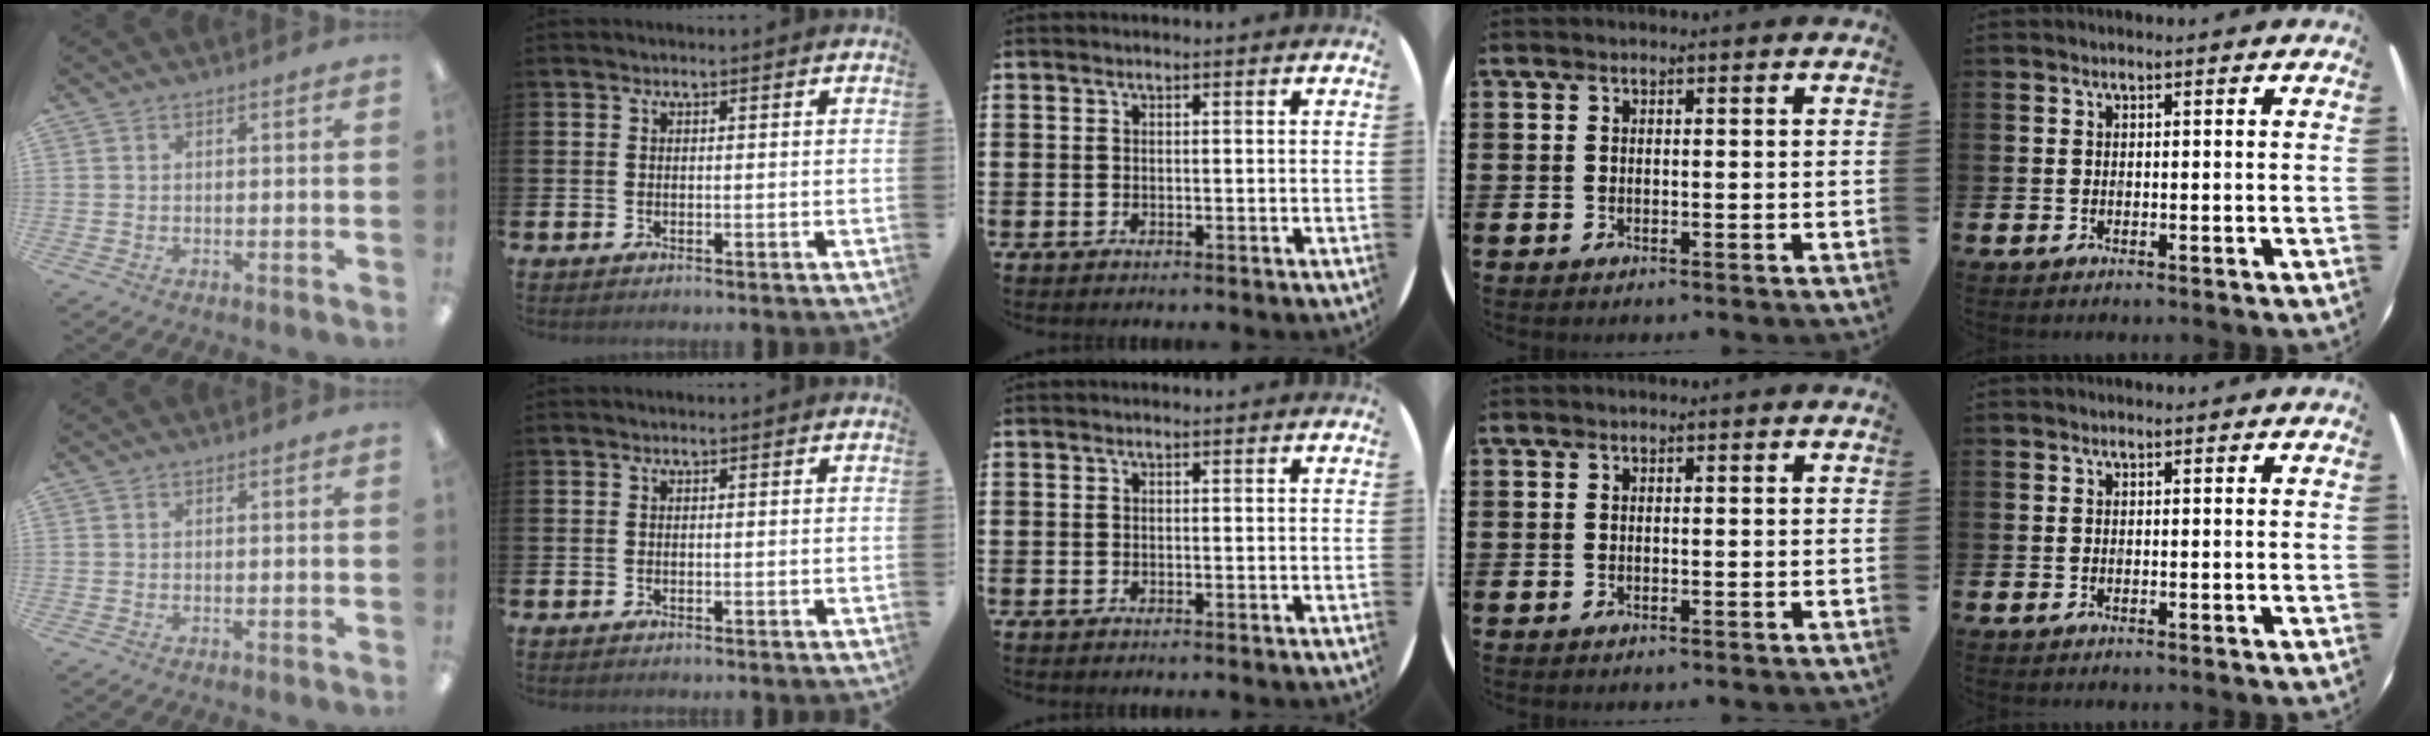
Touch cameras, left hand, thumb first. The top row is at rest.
{}